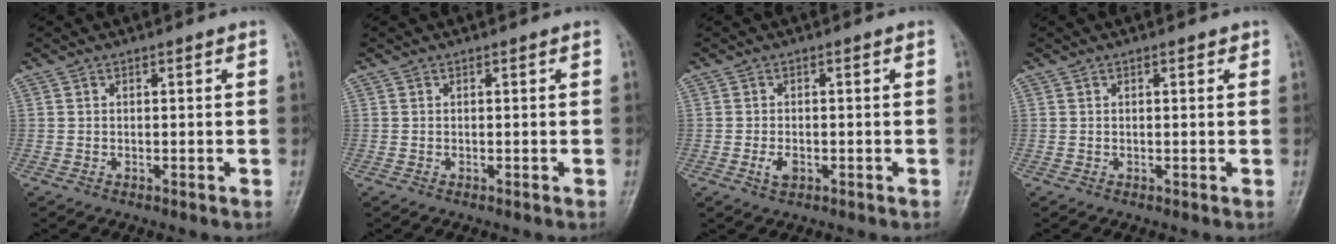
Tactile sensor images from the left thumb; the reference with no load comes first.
{"total": 0.0}
{"total": 2.6, "force": [-1.0, 1.5, 1.9], "torque": [-0.037, 0.005, -0.015]}
{"total": 1.2, "force": [0.6, 0.5, 0.9], "torque": [-0.010, 0.001, 0.005]}